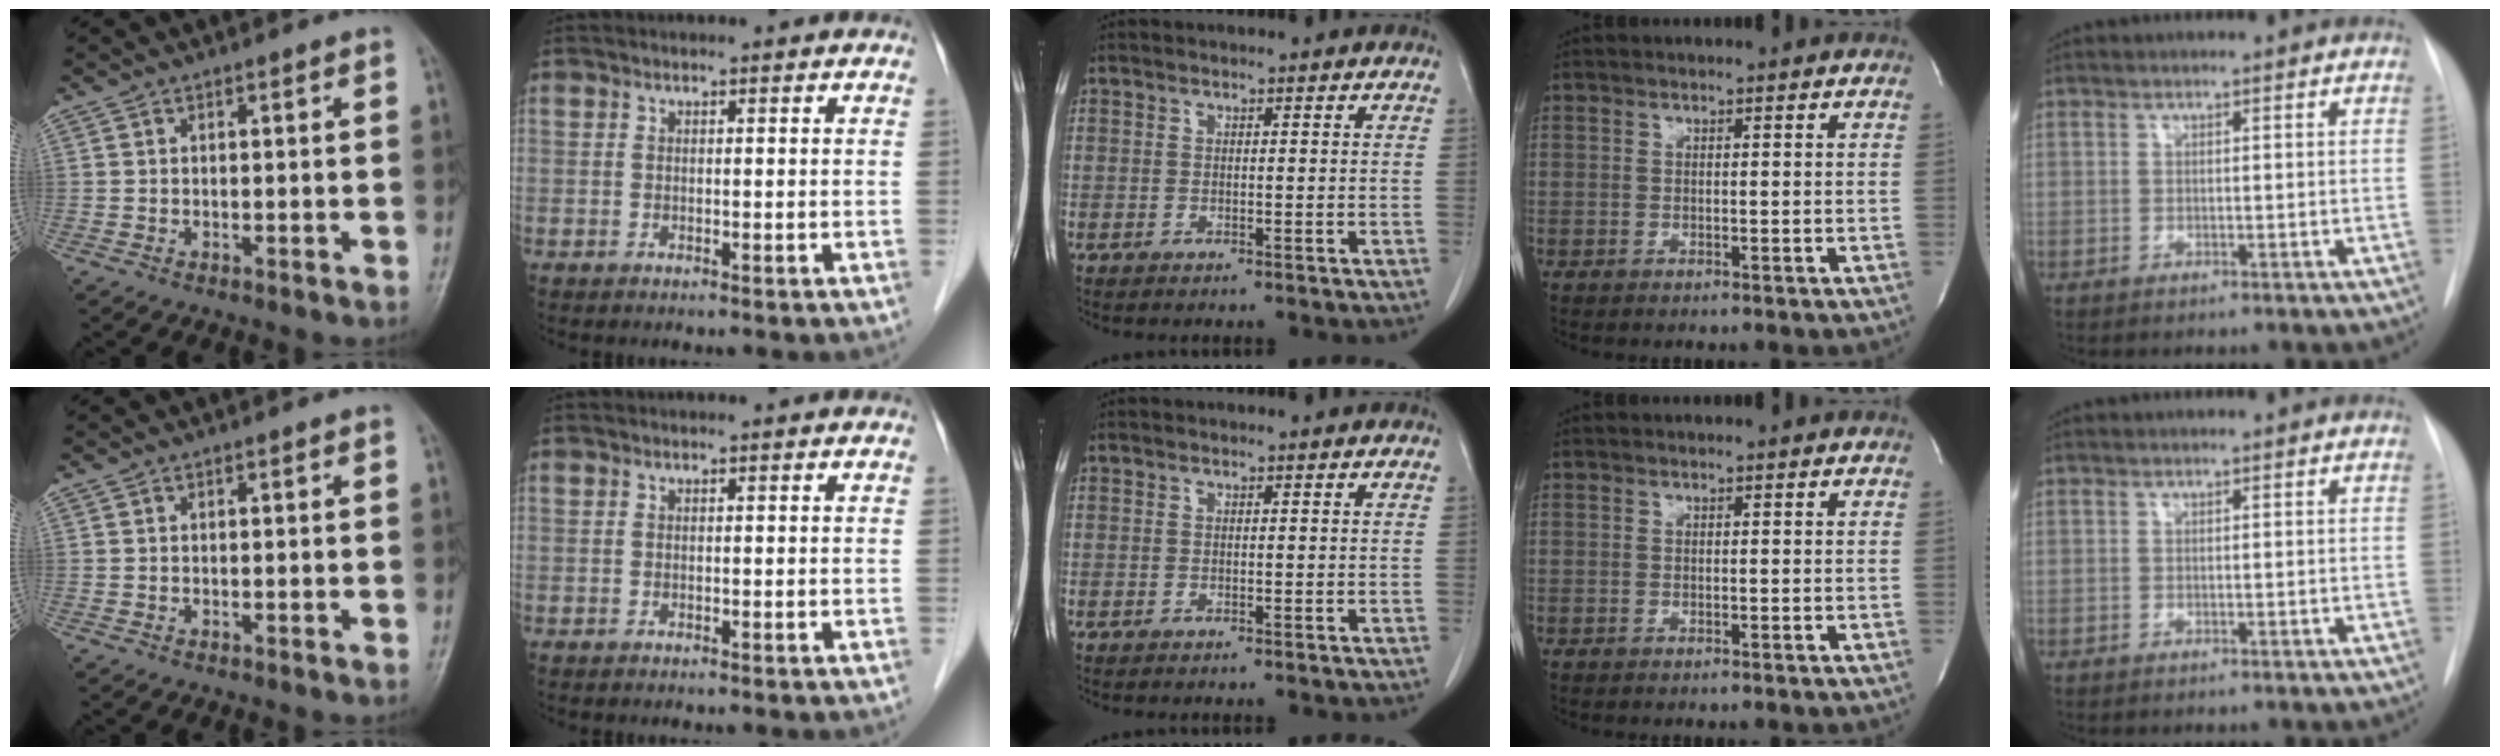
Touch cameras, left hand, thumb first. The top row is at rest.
{}